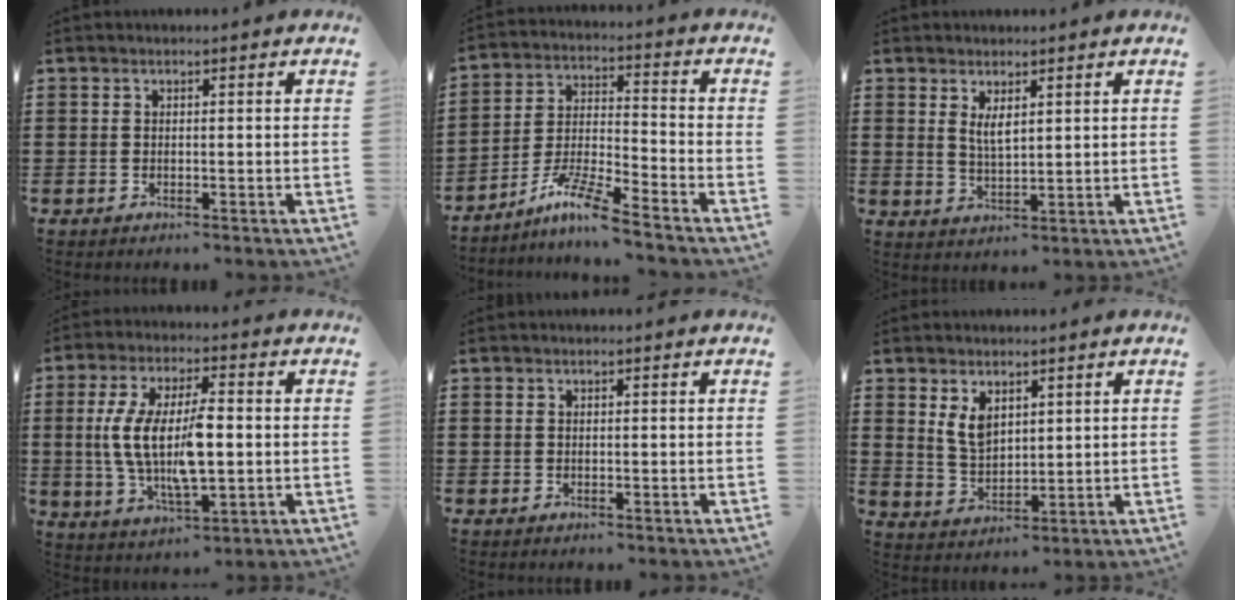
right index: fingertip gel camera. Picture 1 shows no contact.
{"total": 8.7, "force": [-7.1, 0.3, 5.0], "torque": [-0.106, -0.003, -0.139]}
{"total": 2.8, "force": [1.4, 1.0, 2.2], "torque": [-0.046, 0.002, 0.026]}
{"total": 11.7, "force": [-0.2, 4.3, 10.8], "torque": [-0.234, -0.008, -0.009]}
{"total": 0.0}
{"total": 4.5, "force": [2.3, 2.6, 2.8], "torque": [-0.063, 0.007, 0.042]}